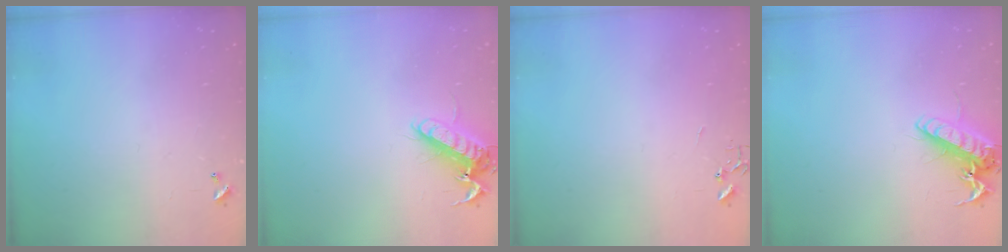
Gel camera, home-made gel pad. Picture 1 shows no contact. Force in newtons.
{"total": 12.3, "press": 12.1, "slide": 1.8}
{"total": 0.0}
{"total": 13.8, "press": 13.7, "slide": 1.9}